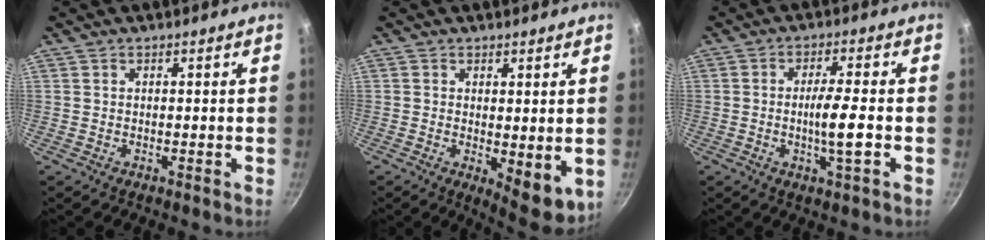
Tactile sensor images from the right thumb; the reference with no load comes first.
{"total": 7.3, "force": [0.0, 3.2, 6.5], "torque": [-0.082, -0.020, 0.006]}
{"total": 6.6, "force": [-1.3, 0.6, 6.4], "torque": [-0.118, 0.008, -0.026]}